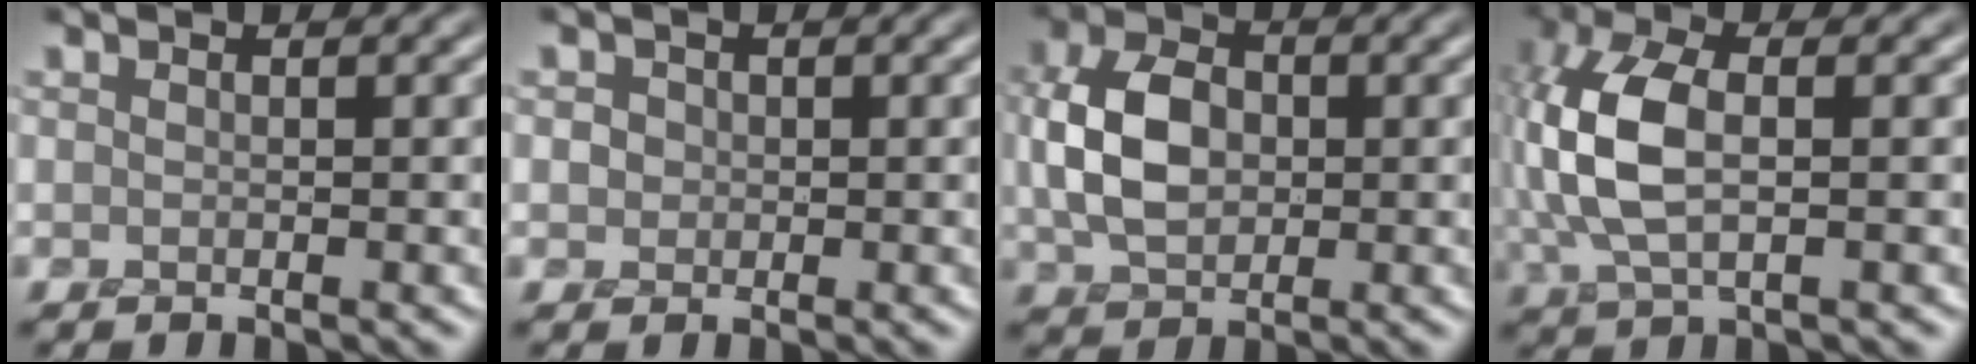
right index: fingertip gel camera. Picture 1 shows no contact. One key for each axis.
{"total": 1.1, "fx": -0.2, "fy": 1.1, "fz": 0.2, "tx": 0.002, "ty": -0.002, "tz": -0.001}
{"total": 5.1, "fx": 0.0, "fy": 3.6, "fz": 3.6, "tx": -0.080, "ty": 0.001, "tz": -0.002}
{"total": 6.4, "fx": 0.1, "fy": 3.1, "fz": 5.6, "tx": -0.137, "ty": 0.007, "tz": -0.004}